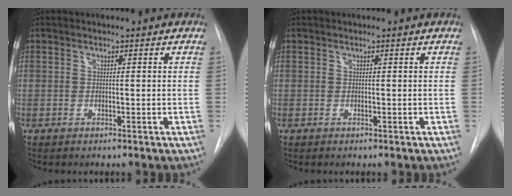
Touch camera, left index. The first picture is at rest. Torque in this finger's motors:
{"motor_torque": [0.00, 0.00, 0.00, 0.00]}